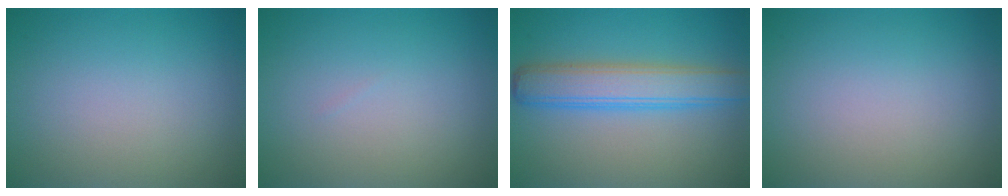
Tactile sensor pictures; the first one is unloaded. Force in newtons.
{"total": 0.0}
{"total": 5.2, "press": 5.2, "slide": 0.1}
{"total": 0.0}